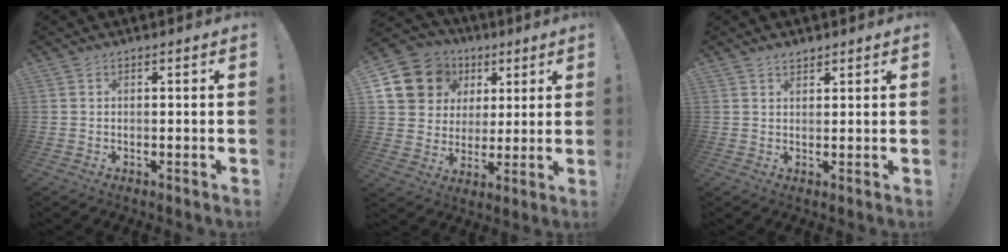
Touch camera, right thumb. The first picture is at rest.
{"total": 13.4, "force": [5.8, 11.4, 3.9], "torque": [-0.063, -0.025, 0.132]}
{"total": 2.0, "force": [1.8, 0.8, 0.6], "torque": [0.001, -0.012, 0.031]}